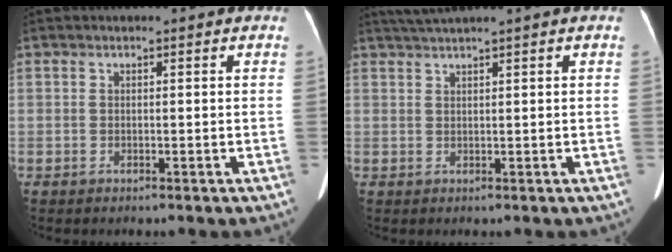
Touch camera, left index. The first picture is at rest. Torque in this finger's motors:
{"motor_torque": [-0.35, -0.13, -0.11, 0.00]}